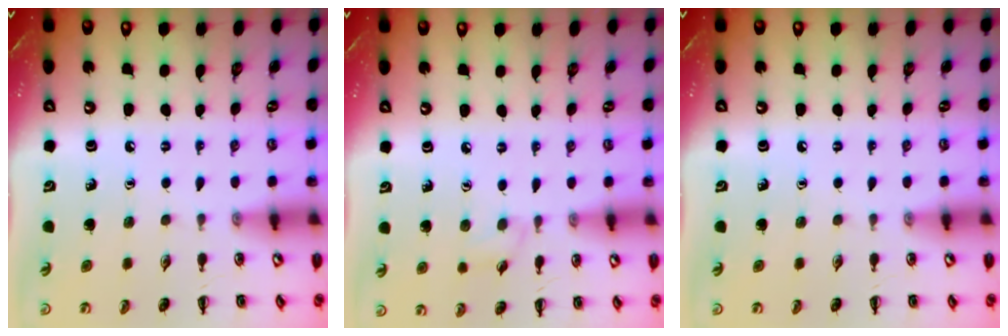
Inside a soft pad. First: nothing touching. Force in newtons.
{"total": 3.9, "press": 3.6, "slide": 1.5}
{"total": 0.0}